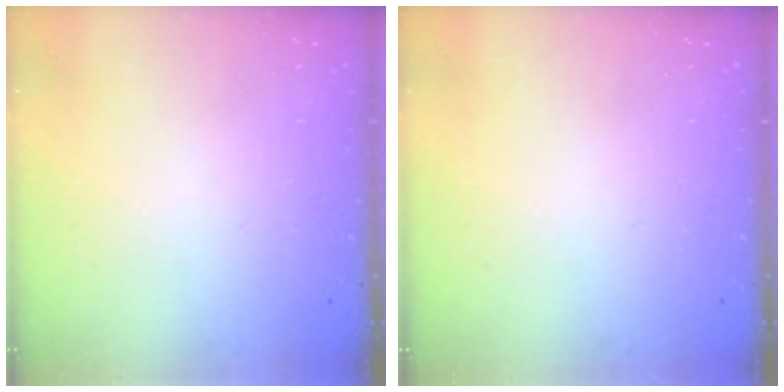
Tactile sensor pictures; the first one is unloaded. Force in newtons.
{"total": 0.0}